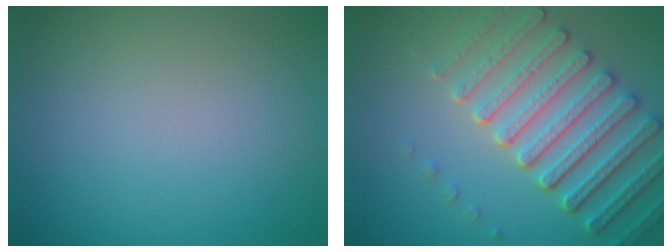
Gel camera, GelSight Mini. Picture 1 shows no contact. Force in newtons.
{"total": 7.1, "press": 5.4, "slide": 4.5}